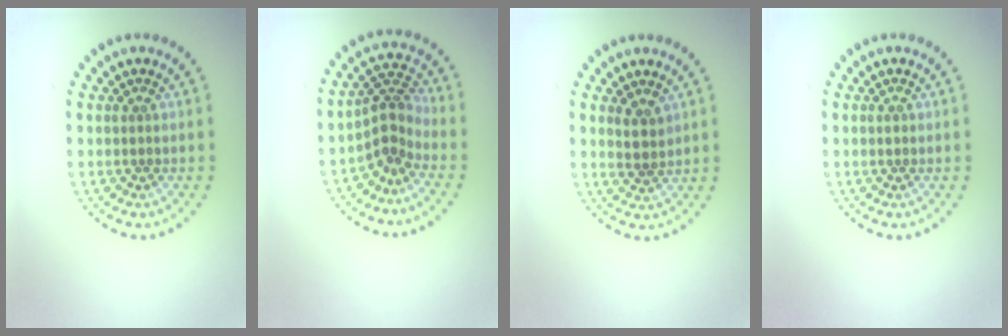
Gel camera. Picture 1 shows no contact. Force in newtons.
{"total": 2.7, "press": 1.9, "slide": 1.9}
{"total": 1.8, "press": 1.4, "slide": 1.1}
{"total": 0.7, "press": 0.7, "slide": 0.1}